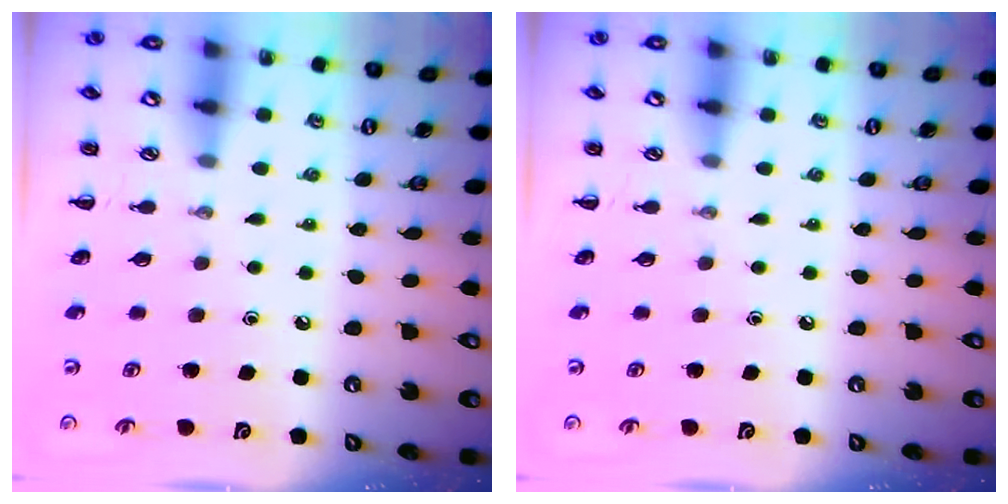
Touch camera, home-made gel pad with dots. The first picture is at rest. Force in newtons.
{"total": 0.0}